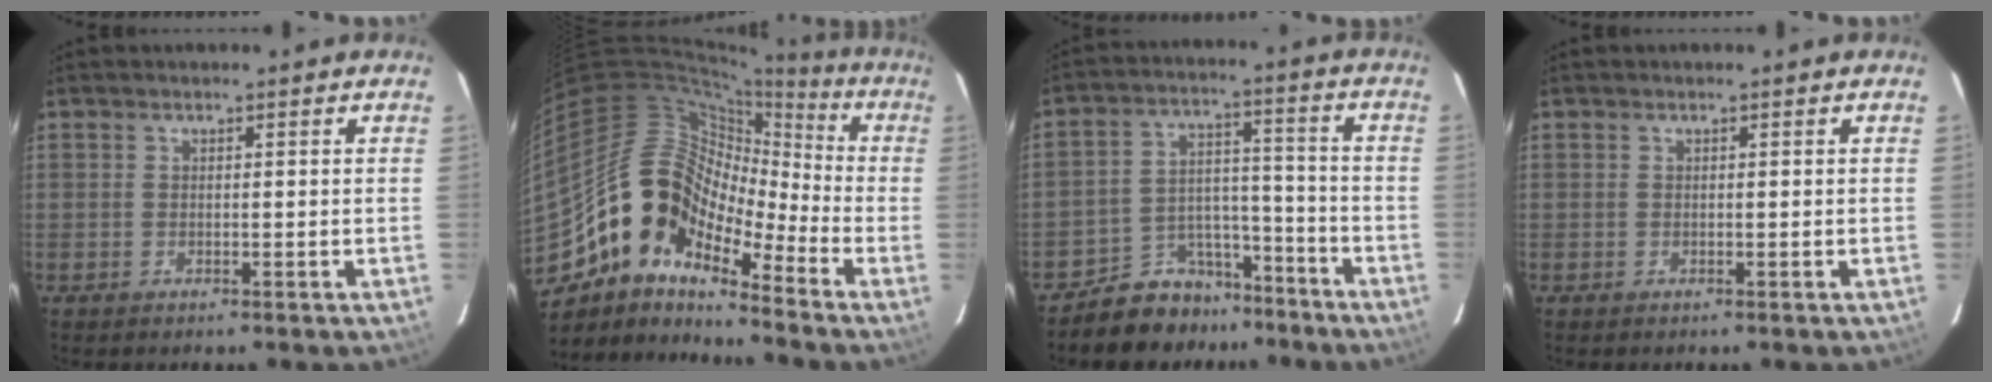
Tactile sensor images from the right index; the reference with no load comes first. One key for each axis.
{"total": 15.3, "fx": -9.4, "fy": 8.2, "fz": 8.9, "tx": -0.153, "ty": 0.010, "tz": -0.197}
{"total": 10.3, "fx": -8.5, "fy": 5.6, "fz": 1.5, "tx": -0.033, "ty": 0.050, "tz": -0.125}
{"total": 0.0}